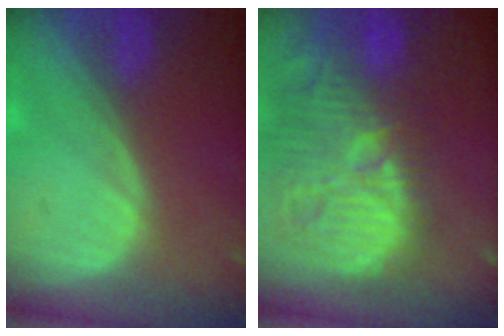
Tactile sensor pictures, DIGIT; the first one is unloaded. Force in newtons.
{"total": 14.7, "press": 13.0, "slide": 6.8}